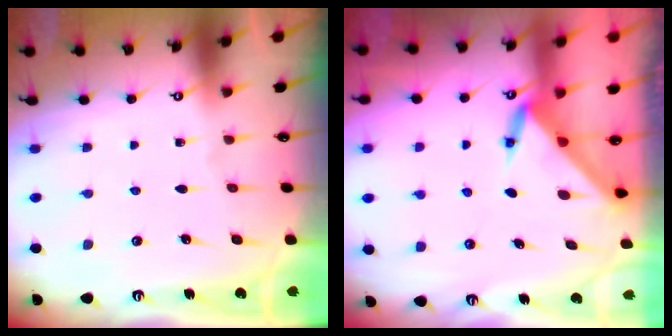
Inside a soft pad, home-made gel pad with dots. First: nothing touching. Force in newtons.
{"total": 3.4, "press": 3.4, "slide": 0.1}